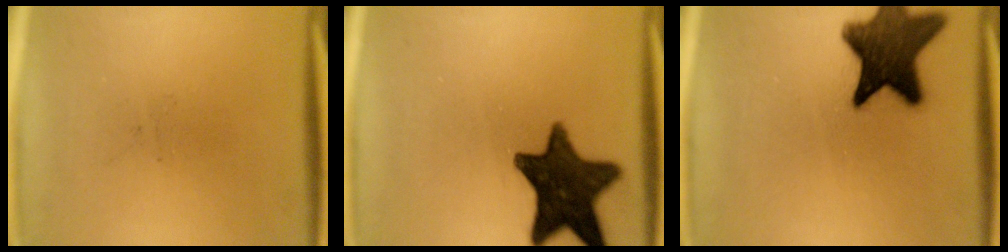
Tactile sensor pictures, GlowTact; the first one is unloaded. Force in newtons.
{"total": 14.3}
{"total": 14.3}